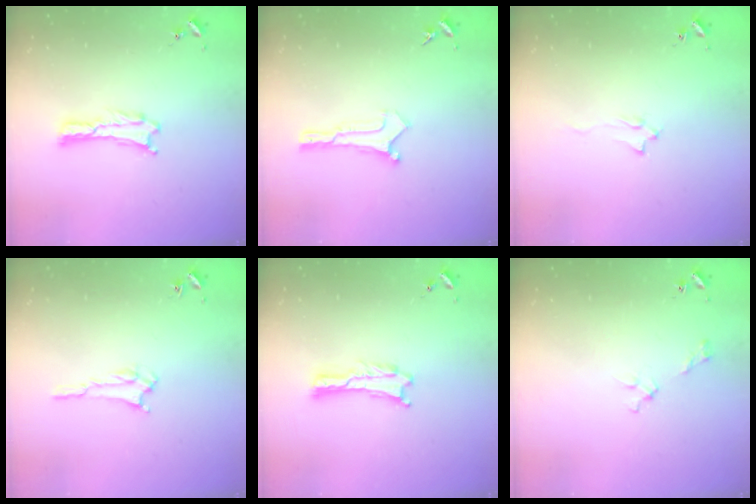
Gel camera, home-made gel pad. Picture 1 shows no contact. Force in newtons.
{"total": 0.0}
{"total": 1.6, "press": 1.5, "slide": 0.2}
{"total": 1.5, "press": 1.5, "slide": 0.2}
{"total": 0.0}
{"total": 2.7, "press": 2.6, "slide": 0.3}